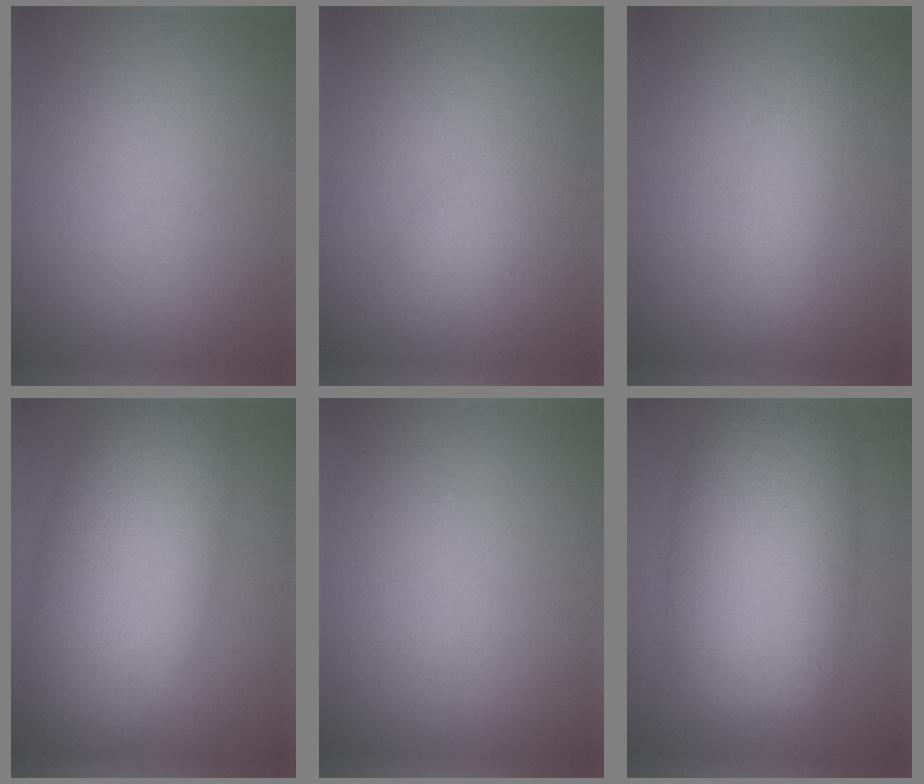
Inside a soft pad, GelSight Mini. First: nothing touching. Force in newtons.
{"total": 2.0, "press": 2.0, "slide": 0.1}
{"total": 2.2, "press": 2.2, "slide": 0.1}
{"total": 11.4, "press": 11.4, "slide": 0.6}
{"total": 0.0}
{"total": 13.3, "press": 13.3, "slide": 0.3}